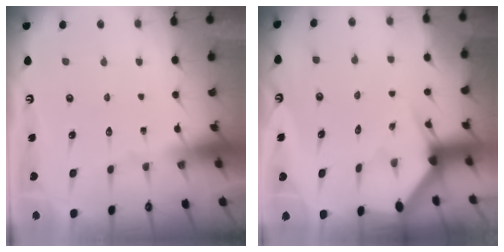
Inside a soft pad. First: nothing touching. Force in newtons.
{"total": 2.3, "press": 2.3, "slide": 0.1}